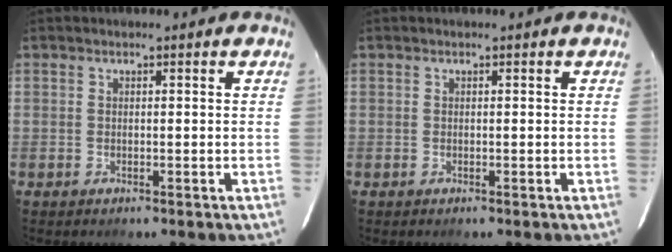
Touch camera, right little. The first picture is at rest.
{"total": 0.0}